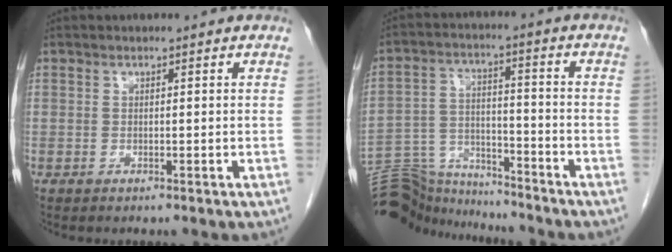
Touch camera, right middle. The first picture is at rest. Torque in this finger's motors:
{"motor_torque": [1.10, -0.82, 0.21, 0.01]}